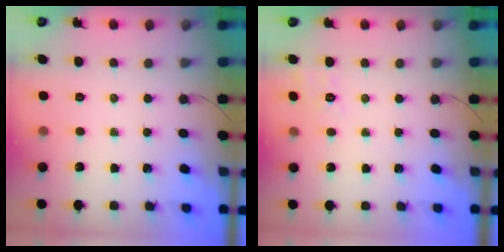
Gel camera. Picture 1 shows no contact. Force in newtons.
{"total": 2.8, "press": 2.1, "slide": 1.9}